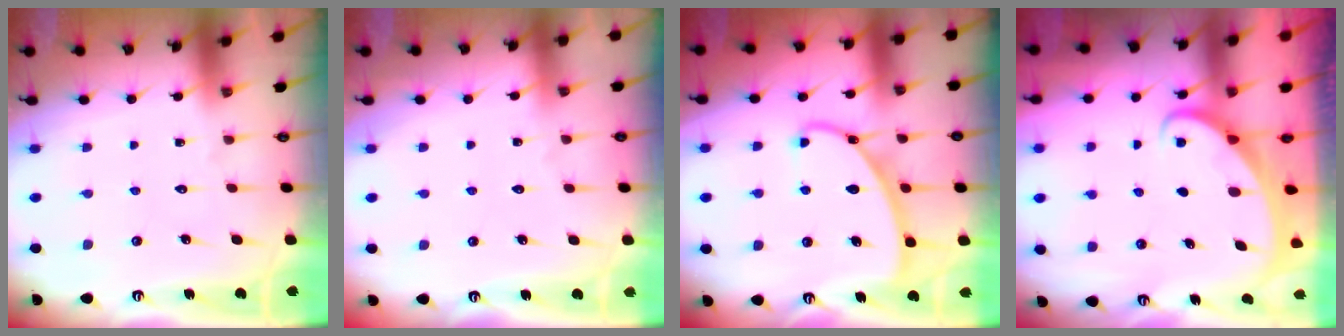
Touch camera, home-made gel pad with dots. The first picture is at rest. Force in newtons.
{"total": 1.8, "press": 1.8, "slide": 0.3}
{"total": 9.0, "press": 9.0, "slide": 0.5}
{"total": 1.8, "press": 1.8, "slide": 0.2}